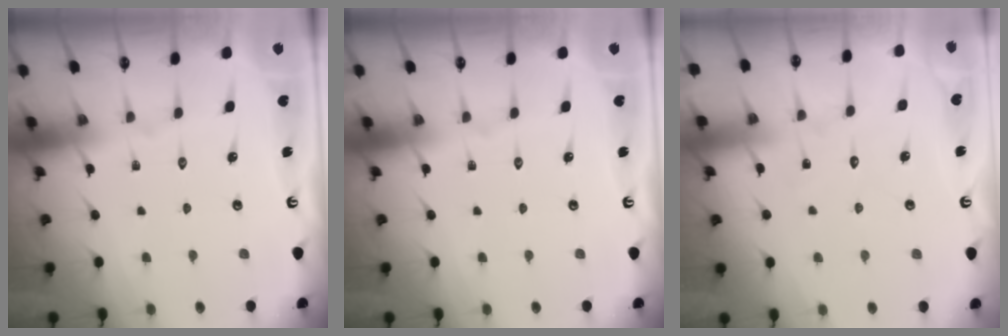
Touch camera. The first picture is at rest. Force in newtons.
{"total": 0.0}
{"total": 5.3, "press": 5.3, "slide": 0.5}